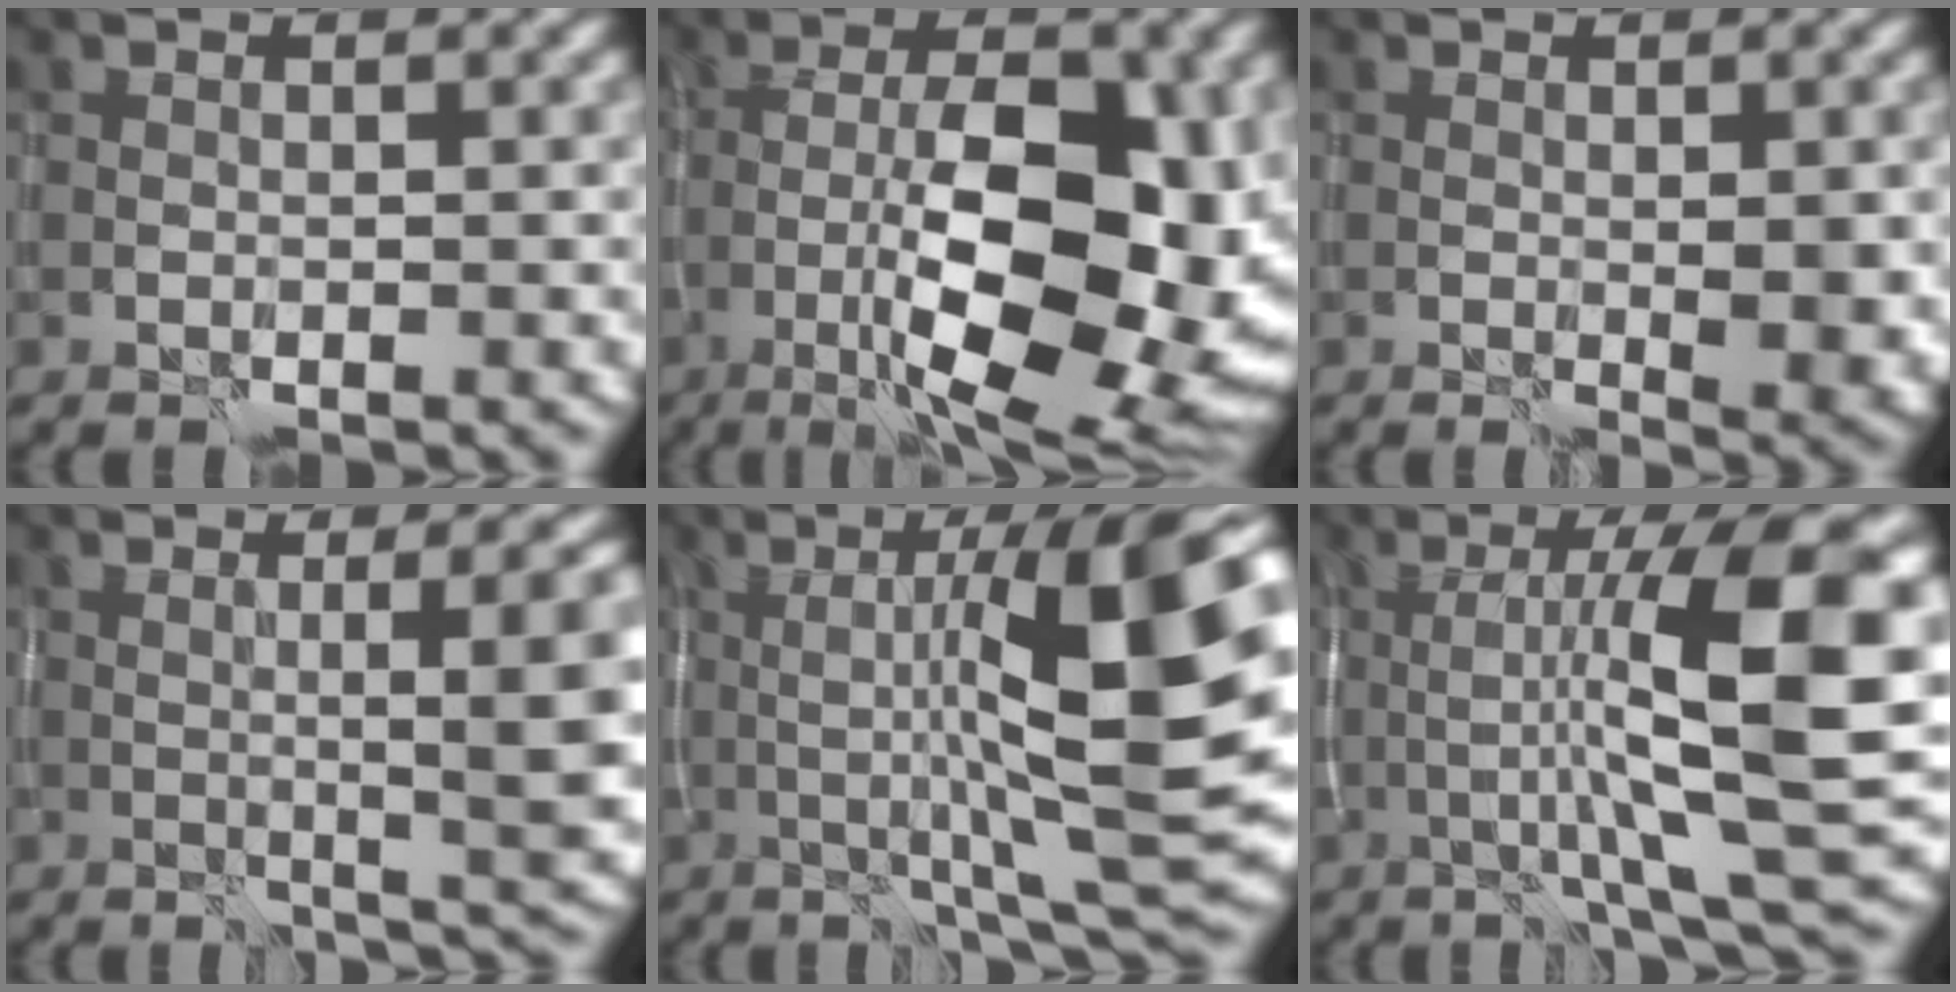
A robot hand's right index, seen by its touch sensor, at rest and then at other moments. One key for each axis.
{"total": 14.2, "fx": -2.4, "fy": 5.3, "fz": 13.0, "tx": -0.195, "ty": 0.005, "tz": -0.042}
{"total": 2.9, "fx": -0.2, "fy": 1.0, "fz": 2.7, "tx": -0.037, "ty": -0.008, "tz": 0.001}
{"total": 8.0, "fx": 0.4, "fy": 1.8, "fz": 7.8, "tx": -0.095, "ty": 0.009, "tz": 0.007}
{"total": 13.4, "fx": 0.9, "fy": 2.3, "fz": 13.2, "tx": -0.192, "ty": 0.013, "tz": 0.014}
{"total": 11.1, "fx": -0.3, "fy": 1.8, "fz": 11.0, "tx": -0.164, "ty": 0.016, "tz": -0.008}